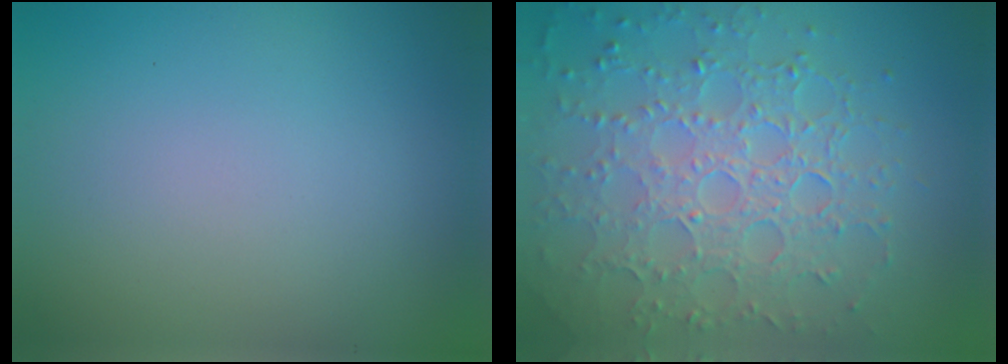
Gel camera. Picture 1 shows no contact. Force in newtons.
{"total": 8.1, "press": 5.7, "slide": 5.8}